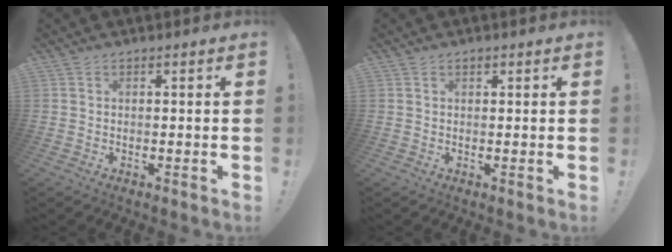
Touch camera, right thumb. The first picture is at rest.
{"total": 0.7, "force": [0.3, 0.6, 0.2], "torque": [0.004, -0.002, 0.005]}